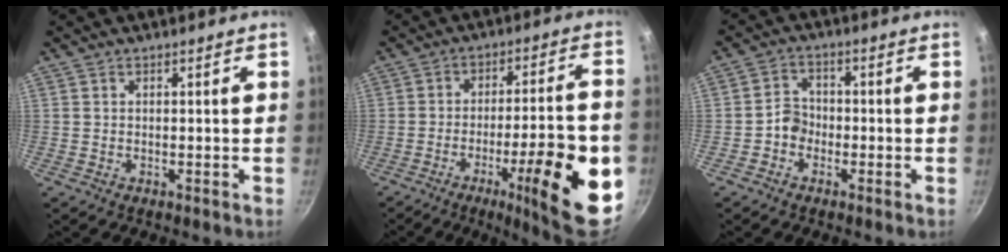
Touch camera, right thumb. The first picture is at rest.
{"total": 21.3, "force": [-7.2, 5.1, 19.3], "torque": [-0.242, 0.025, -0.099]}
{"total": 3.6, "force": [-1.7, 3.0, 1.3], "torque": [0.001, 0.023, -0.036]}